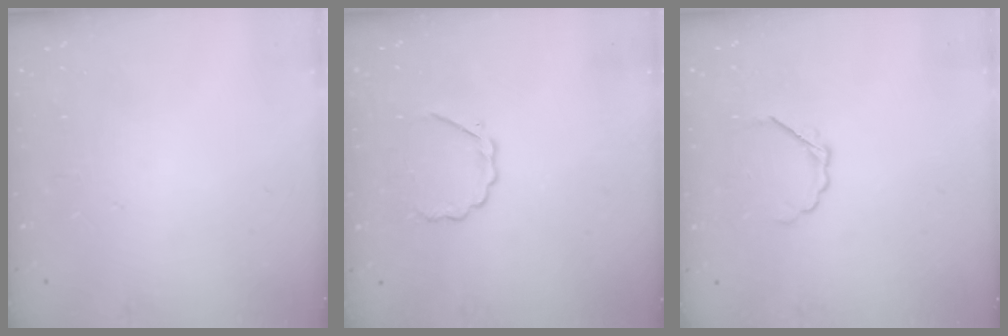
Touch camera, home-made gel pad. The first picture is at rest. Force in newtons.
{"total": 3.9, "press": 3.7, "slide": 1.3}
{"total": 2.9, "press": 2.7, "slide": 0.9}